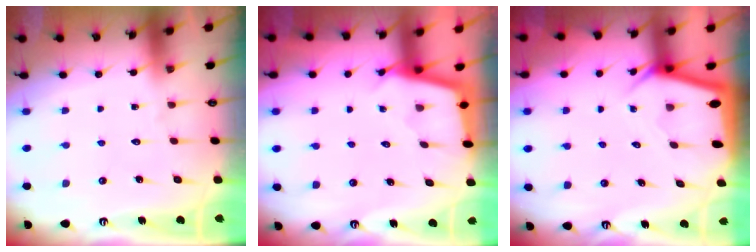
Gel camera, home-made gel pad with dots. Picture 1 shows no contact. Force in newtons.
{"total": 2.2, "press": 2.2, "slide": 0.2}
{"total": 3.9, "press": 3.9, "slide": 0.4}